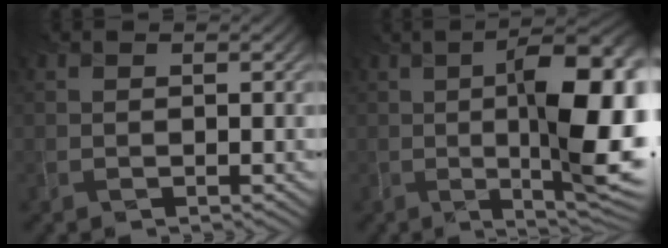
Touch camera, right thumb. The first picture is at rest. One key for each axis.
{"total": 14.5, "fx": -0.6, "fy": 3.5, "fz": 14.1, "tx": -0.209, "ty": -0.002, "tz": 0.002}